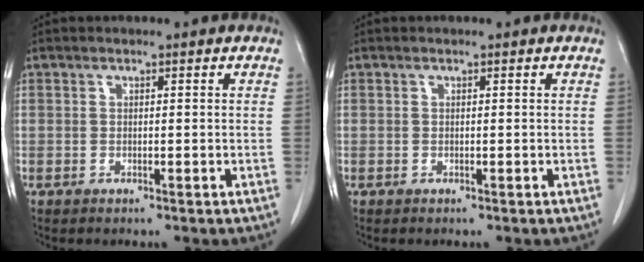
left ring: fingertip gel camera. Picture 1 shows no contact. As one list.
[{"total": 0.0}]